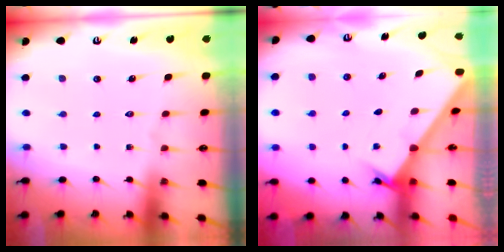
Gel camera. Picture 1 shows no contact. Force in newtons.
{"total": 2.2, "press": 2.2, "slide": 0.1}